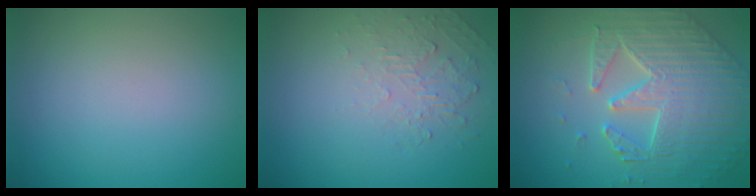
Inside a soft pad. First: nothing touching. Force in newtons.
{"total": 2.1, "press": 0.7, "slide": 2.0}
{"total": 5.2, "press": 4.9, "slide": 1.5}